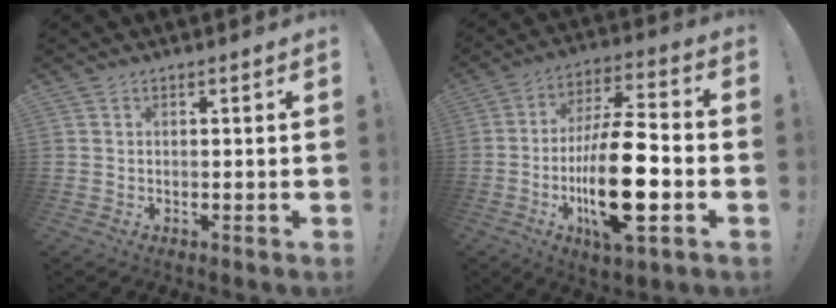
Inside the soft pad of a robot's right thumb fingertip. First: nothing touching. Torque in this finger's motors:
{"motor_torque": [2.49, 2.52, 0.33, -0.05, 0.72]}